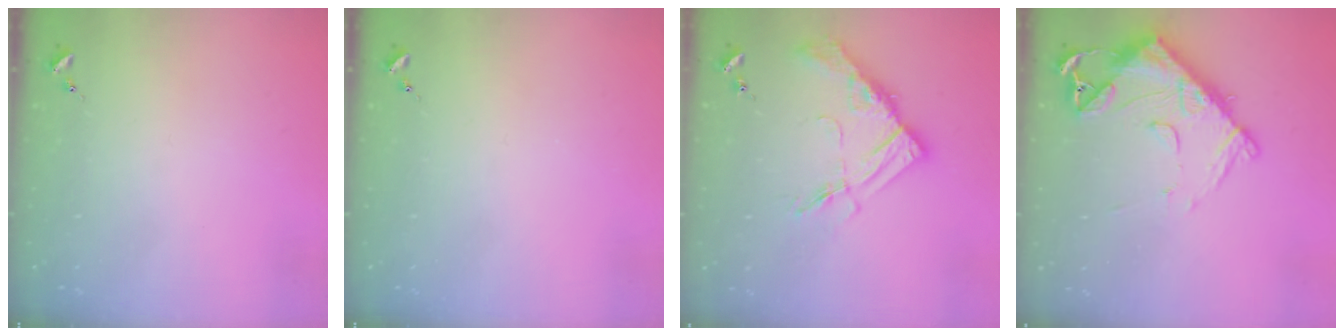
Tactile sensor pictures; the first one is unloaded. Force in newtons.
{"total": 0.0}
{"total": 14.1, "press": 14.0, "slide": 1.1}
{"total": 15.0, "press": 14.9, "slide": 1.6}